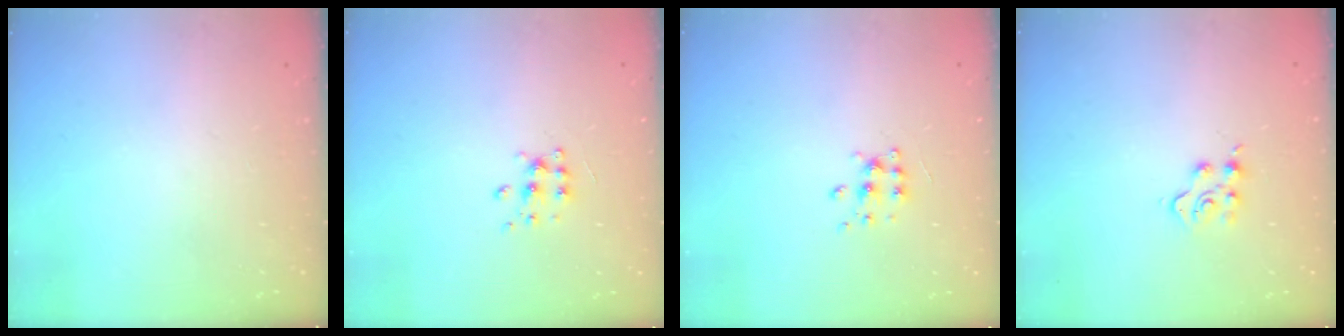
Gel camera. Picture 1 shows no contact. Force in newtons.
{"total": 6.3, "press": 6.3, "slide": 0.6}
{"total": 6.3, "press": 6.3, "slide": 0.6}
{"total": 4.5, "press": 4.4, "slide": 0.6}